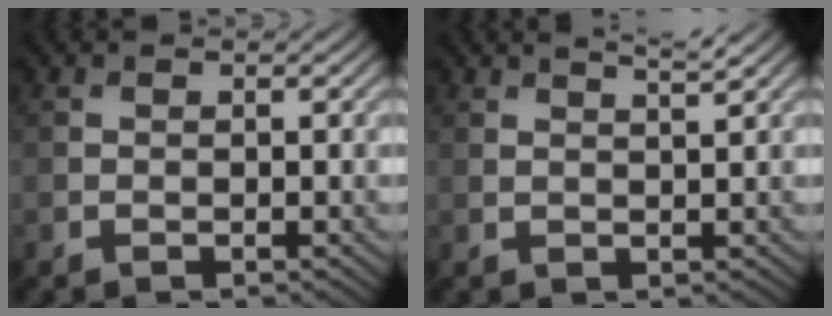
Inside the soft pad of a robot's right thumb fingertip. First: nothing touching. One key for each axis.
{"total": 2.5, "fx": 1.9, "fy": 0.4, "fz": 1.5, "tx": -0.019, "ty": 0.006, "tz": 0.024}